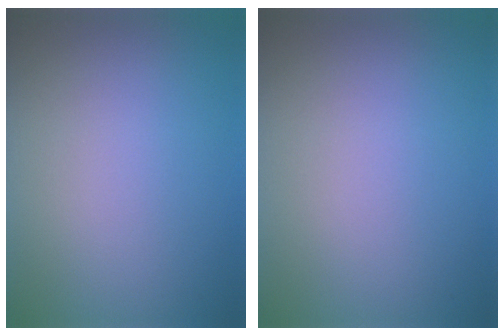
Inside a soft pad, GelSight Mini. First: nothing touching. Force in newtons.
{"total": 0.0}